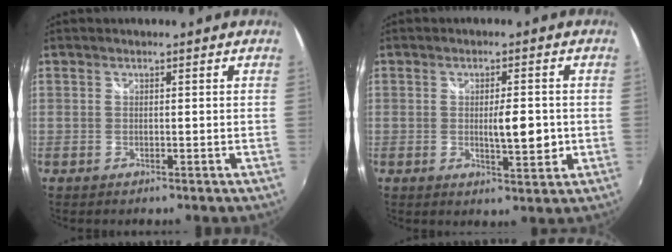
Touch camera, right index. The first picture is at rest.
{"total": 5.8, "force": [-0.5, 1.7, 5.5], "torque": [-0.084, -0.009, -0.003]}